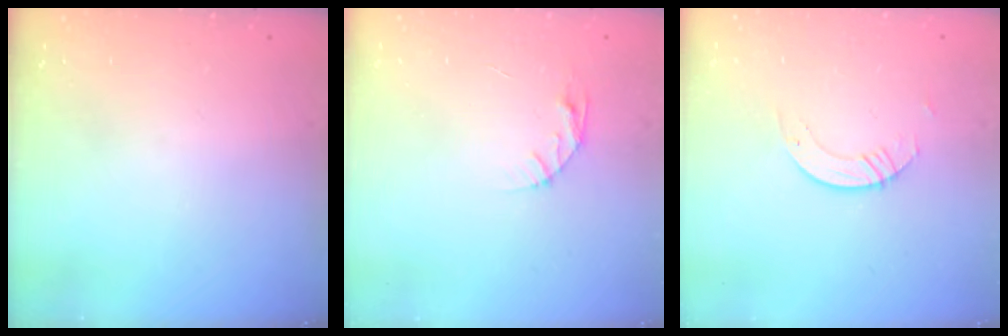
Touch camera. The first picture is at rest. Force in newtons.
{"total": 5.3, "press": 5.3, "slide": 0.6}
{"total": 2.2, "press": 2.2, "slide": 0.2}